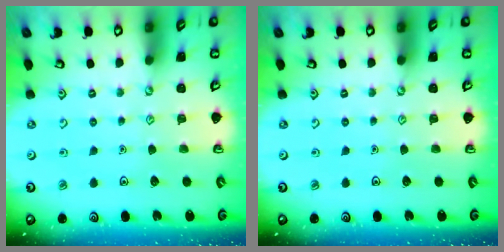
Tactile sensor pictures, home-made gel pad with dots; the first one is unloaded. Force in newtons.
{"total": 0.0}